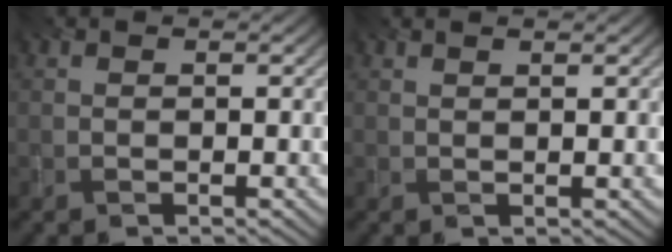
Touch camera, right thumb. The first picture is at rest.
{"total": 1.1, "force": [0.8, -0.3, 0.7], "torque": [-0.010, 0.000, 0.015]}